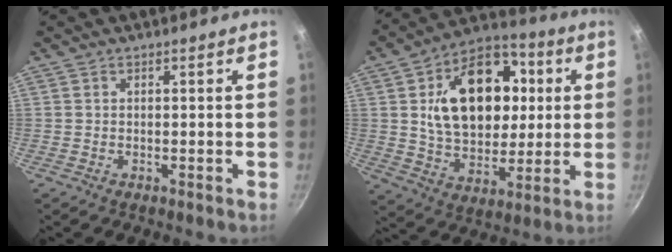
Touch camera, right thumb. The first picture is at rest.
{"total": 22.9, "force": [4.1, 15.7, 16.2], "torque": [-0.224, 0.013, 0.064]}